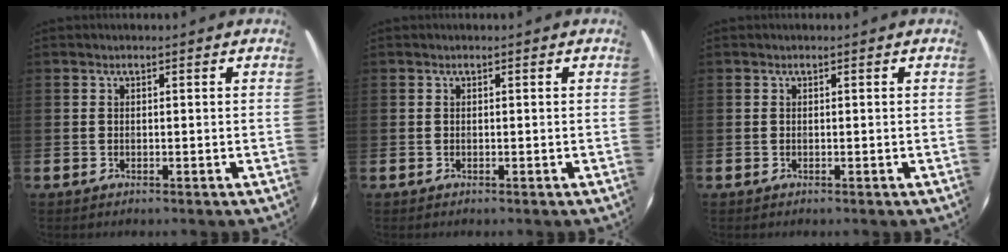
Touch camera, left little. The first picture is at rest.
{"total": 0.0}
{"total": 0.0}